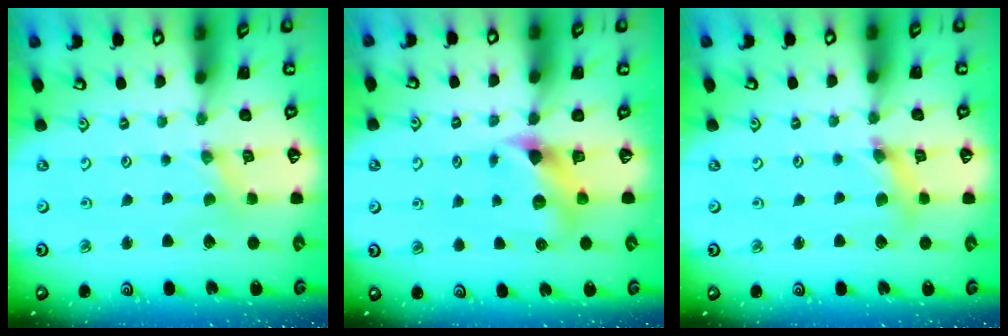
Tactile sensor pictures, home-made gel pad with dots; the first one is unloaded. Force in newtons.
{"total": 6.3, "press": 6.3, "slide": 0.6}
{"total": 5.2, "press": 5.2, "slide": 0.6}